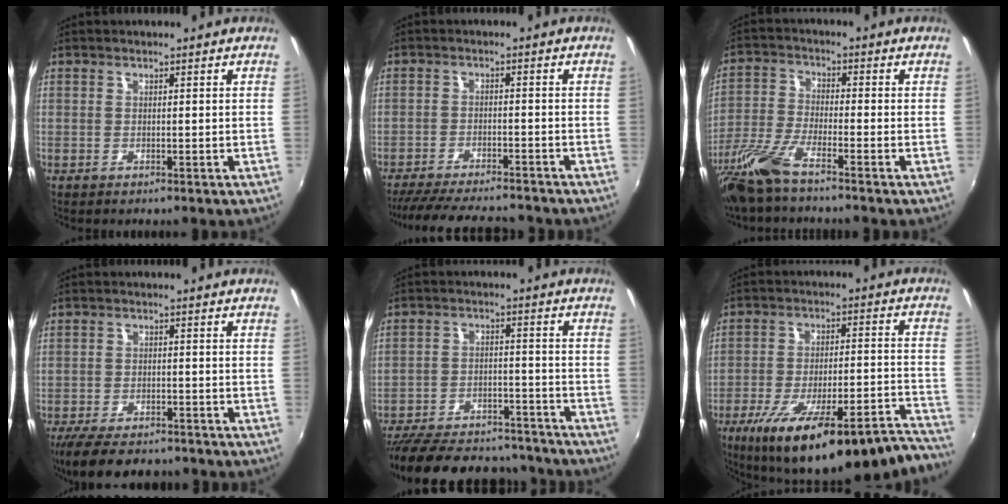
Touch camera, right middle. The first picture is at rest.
{"total": 16.1, "force": [-14.1, 3.4, 7.0], "torque": [-0.146, -0.023, -0.213]}
{"total": 9.4, "force": [-7.1, 1.2, 6.1], "torque": [-0.137, -0.020, -0.143]}
{"total": 11.5, "force": [-9.2, 4.1, 5.6], "torque": [-0.127, -0.031, -0.151]}
{"total": 25.6, "force": [-21.7, 9.3, 9.7], "torque": [-0.211, 0.011, -0.287]}
{"total": 29.9, "force": [-23.7, 6.7, 16.9], "torque": [-0.249, -0.025, -0.327]}